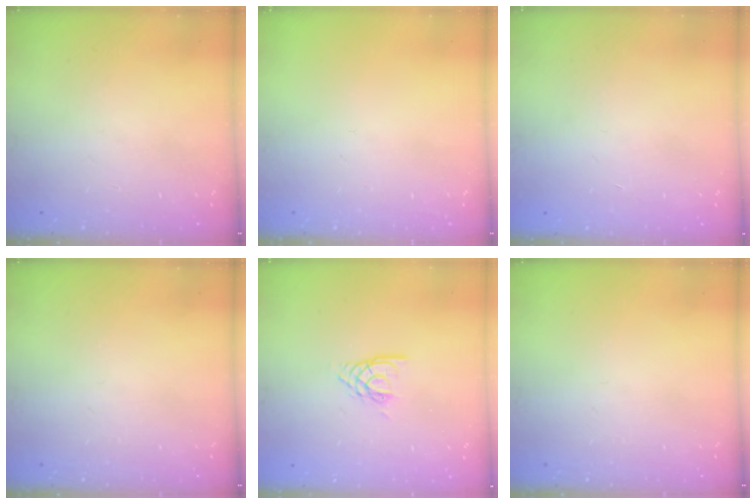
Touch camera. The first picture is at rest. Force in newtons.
{"total": 0.0}
{"total": 0.9, "press": 0.8, "slide": 0.2}
{"total": 0.0}
{"total": 3.5, "press": 3.5, "slide": 0.4}
{"total": 0.0}